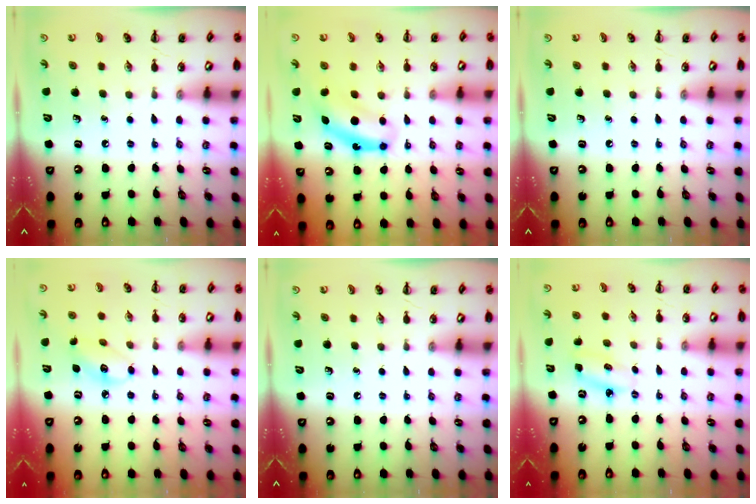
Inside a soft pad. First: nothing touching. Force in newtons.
{"total": 7.4, "press": 7.4, "slide": 0.2}
{"total": 0.0}
{"total": 5.5, "press": 5.4, "slide": 0.8}
{"total": 0.0}
{"total": 3.3, "press": 3.2, "slide": 0.7}